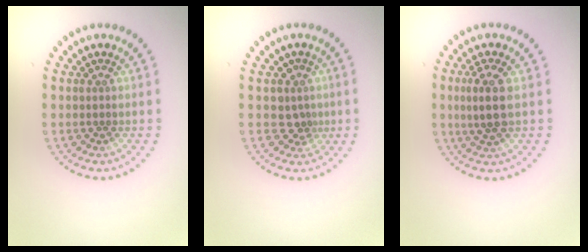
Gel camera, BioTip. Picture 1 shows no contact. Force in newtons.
{"total": 2.0, "press": 1.4, "slide": 1.4}
{"total": 3.0, "press": 2.8, "slide": 1.1}